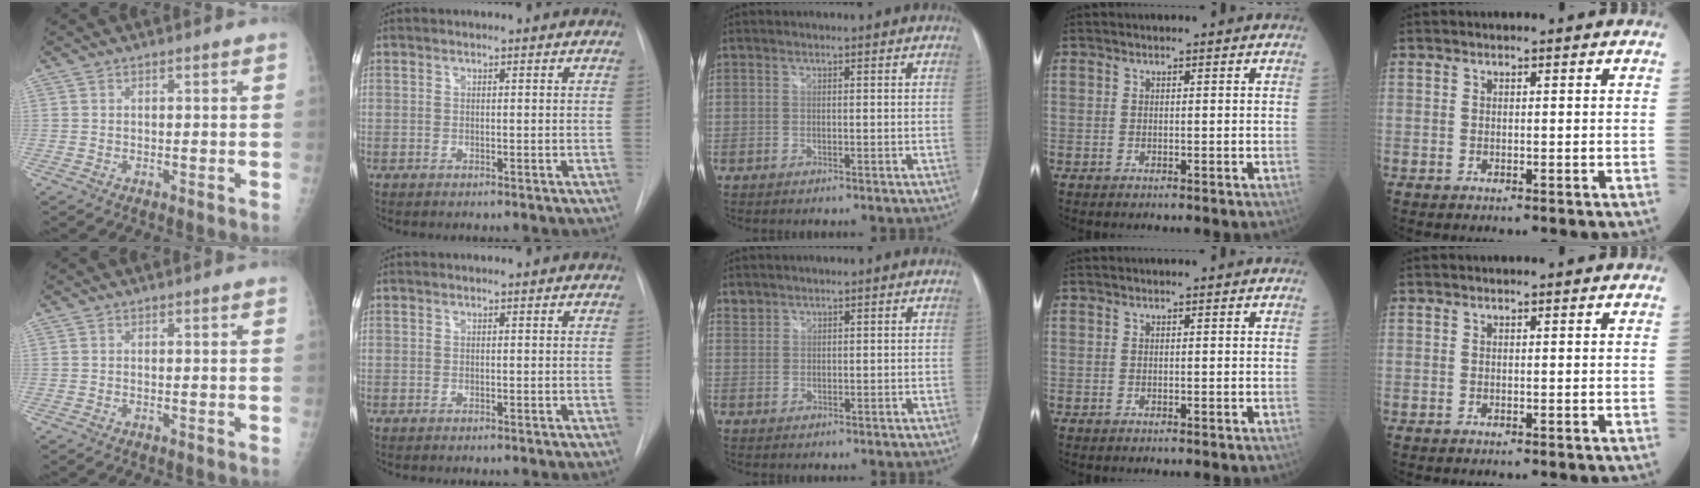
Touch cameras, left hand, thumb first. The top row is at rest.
{"middle": {"total": 1.2, "force": [1.0, 0.6, -0.2], "torque": [0.008, 0.006, 0.018]}}